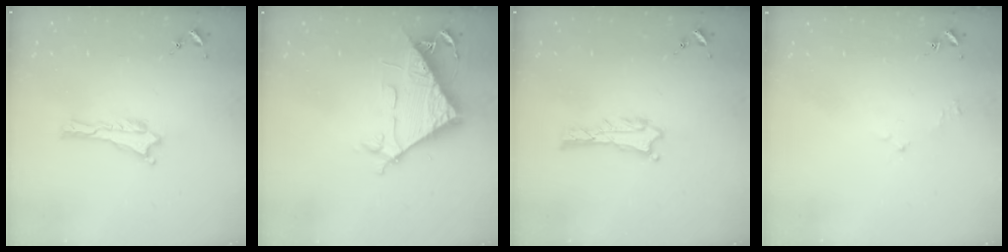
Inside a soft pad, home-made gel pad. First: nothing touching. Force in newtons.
{"total": 8.5, "press": 8.4, "slide": 0.7}
{"total": 0.9, "press": 0.8, "slide": 0.1}
{"total": 1.6, "press": 1.5, "slide": 0.3}